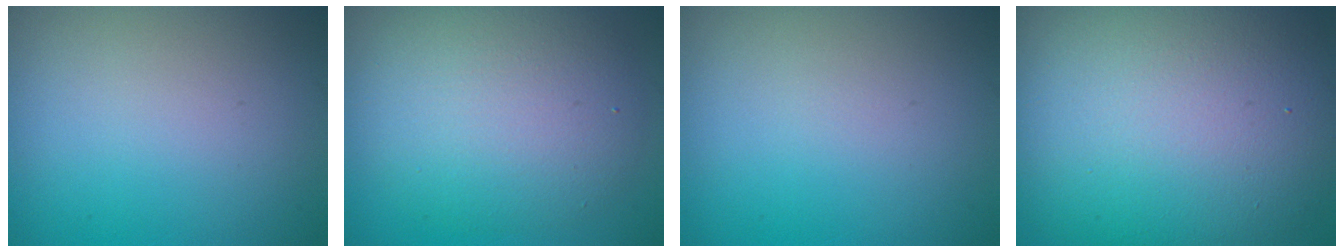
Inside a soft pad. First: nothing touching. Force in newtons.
{"total": 7.0, "press": 7.0, "slide": 0.5}
{"total": 0.0}
{"total": 16.0, "press": 16.0, "slide": 0.9}